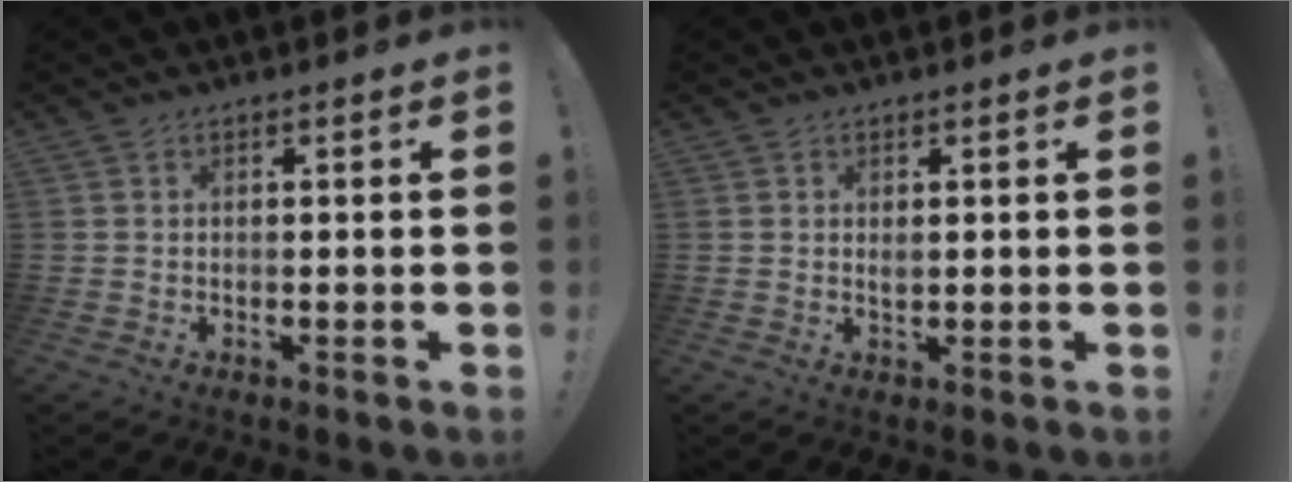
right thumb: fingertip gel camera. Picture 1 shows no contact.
{"total": 1.1, "force": [0.4, 0.6, 0.9], "torque": [-0.013, -0.001, 0.006]}